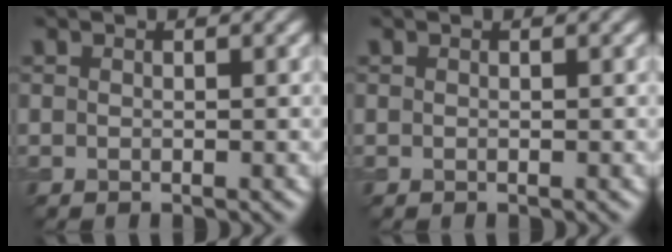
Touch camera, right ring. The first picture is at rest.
{"total": 0.0}